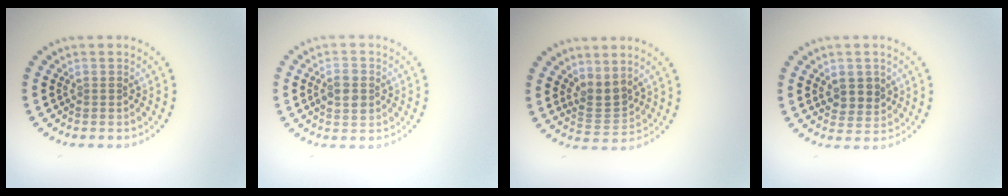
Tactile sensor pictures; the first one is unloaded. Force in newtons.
{"total": 2.7, "press": 2.7, "slide": 0.1}
{"total": 2.6, "press": 2.2, "slide": 1.5}
{"total": 2.6, "press": 2.4, "slide": 1.0}